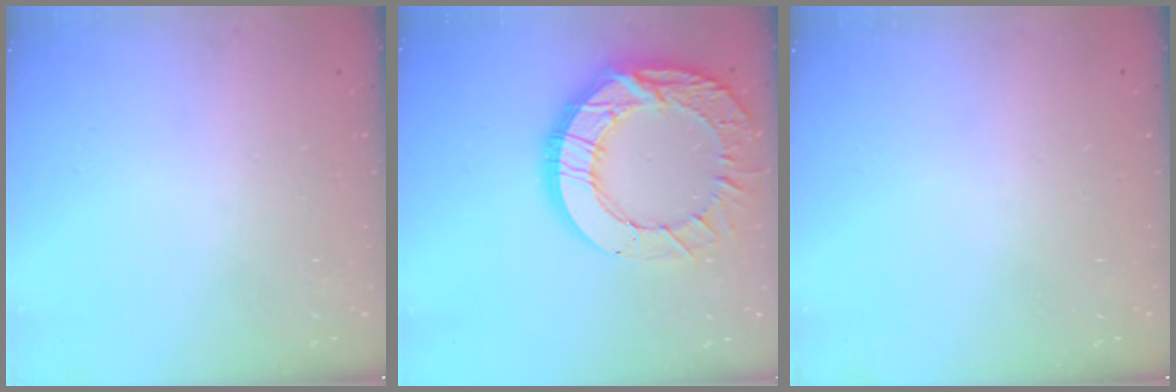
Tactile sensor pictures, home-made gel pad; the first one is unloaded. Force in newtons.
{"total": 22.1, "press": 22.0, "slide": 2.0}
{"total": 0.0}